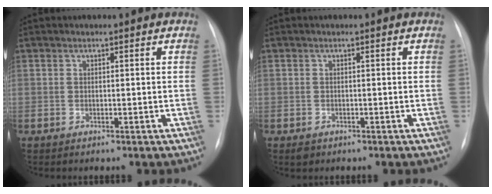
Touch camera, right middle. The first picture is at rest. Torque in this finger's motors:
{"motor_torque": [0.14, -0.20, 0.00, 0.00]}